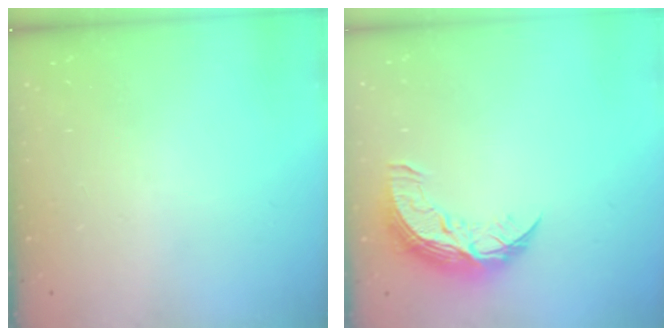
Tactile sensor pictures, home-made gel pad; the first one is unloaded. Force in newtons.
{"total": 9.7, "press": 9.7, "slide": 0.6}